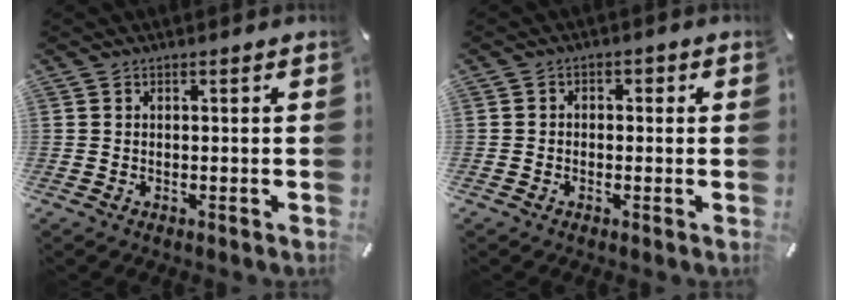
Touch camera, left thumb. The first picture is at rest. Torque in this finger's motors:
{"motor_torque": [0.00, -0.07, 0.01, 0.05, -0.03]}